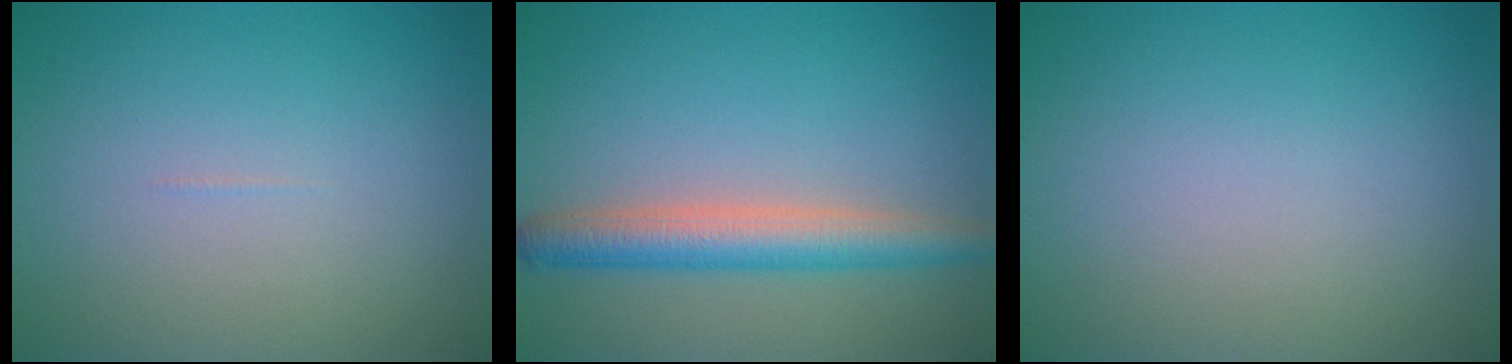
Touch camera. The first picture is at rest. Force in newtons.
{"total": 4.4, "press": 4.4, "slide": 0.2}
{"total": 0.0}